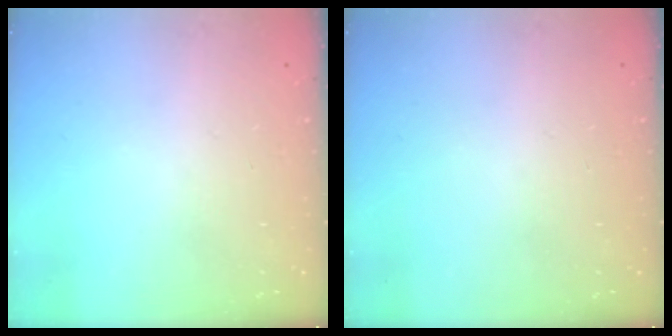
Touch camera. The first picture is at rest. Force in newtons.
{"total": 0.0}